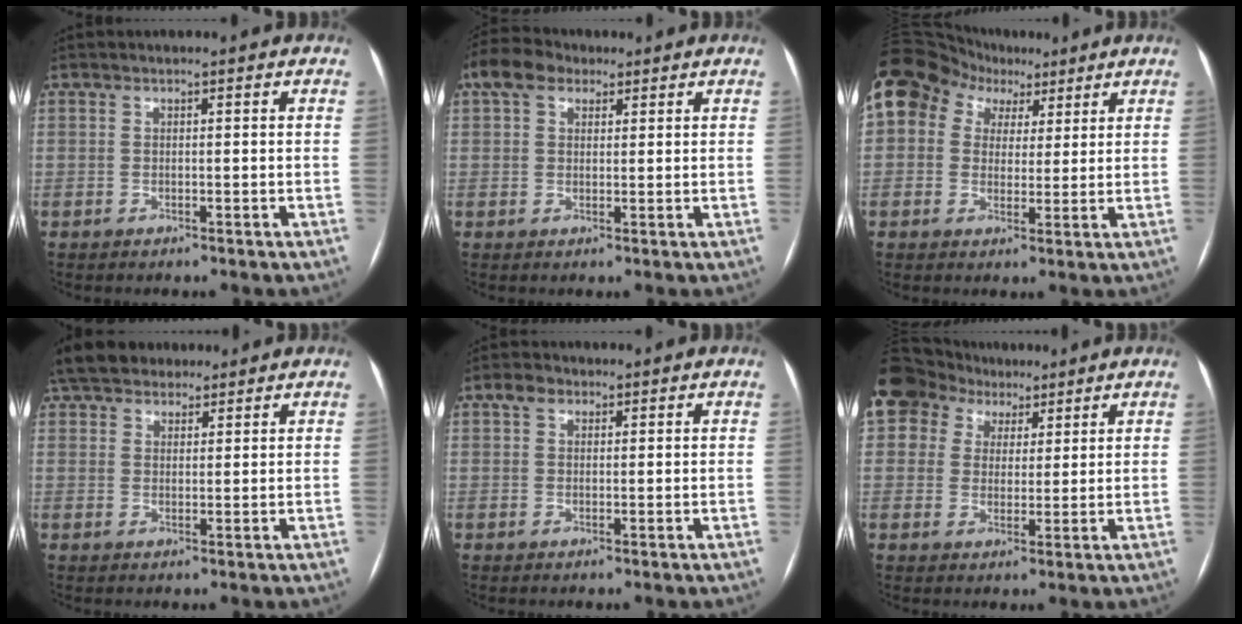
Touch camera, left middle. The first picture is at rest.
{"total": 5.7, "force": [3.2, 3.6, 3.0], "torque": [-0.066, 0.035, 0.060]}
{"total": 18.8, "force": [8.9, 14.5, 7.9], "torque": [-0.212, 0.098, 0.168]}
{"total": 10.4, "force": [8.4, 4.8, 3.9], "torque": [-0.060, 0.043, 0.142]}
{"total": 2.2, "force": [1.2, 1.5, 1.1], "torque": [-0.024, 0.016, 0.021]}
{"total": 18.0, "force": [9.8, 13.6, 6.7], "torque": [-0.202, 0.084, 0.183]}